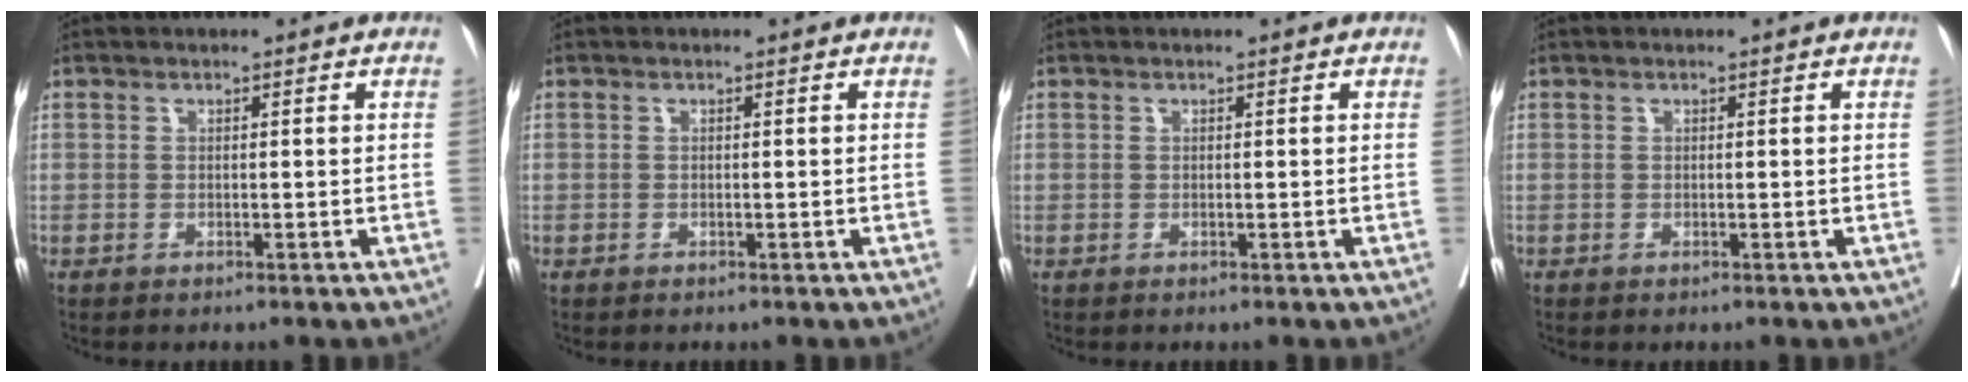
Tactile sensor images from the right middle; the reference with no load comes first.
{"total": 0.7, "force": [-0.1, 0.6, -0.1], "torque": [0.009, 0.009, -0.004]}
{"total": 0.0}
{"total": 0.0}